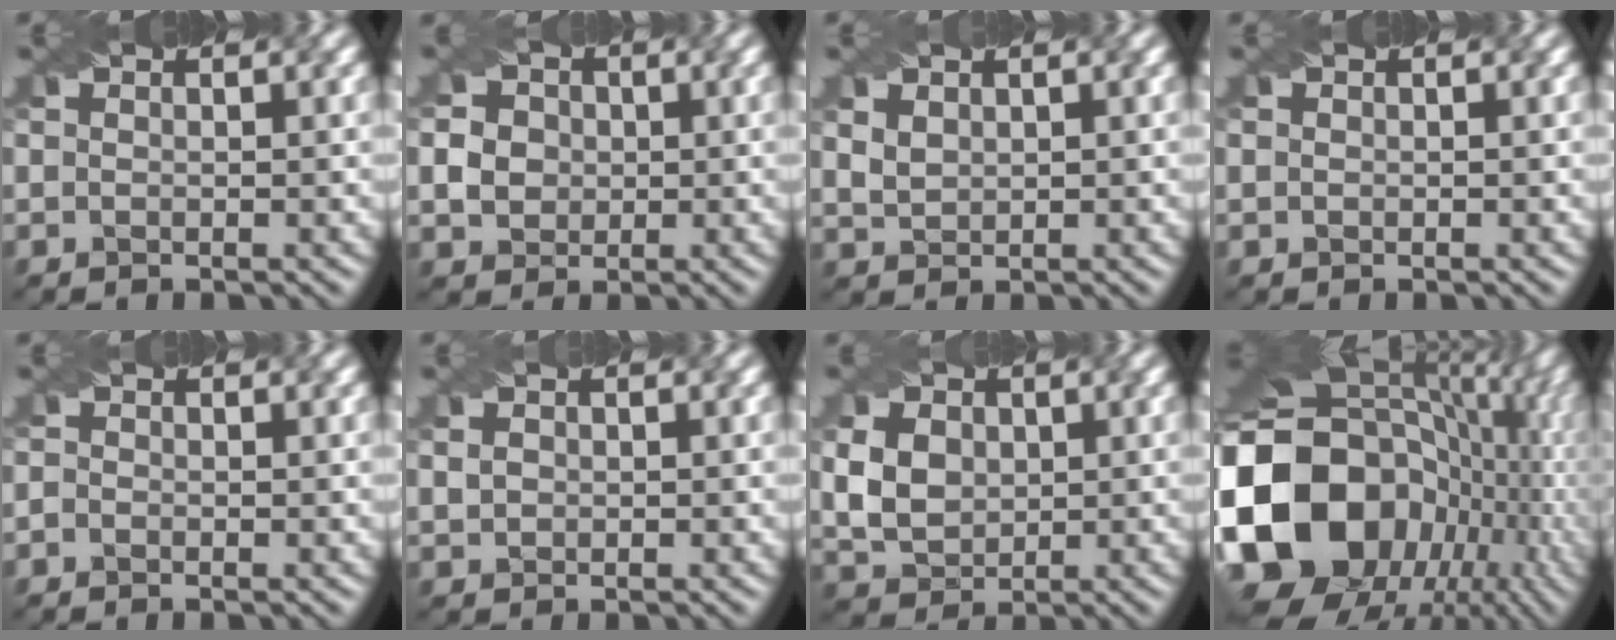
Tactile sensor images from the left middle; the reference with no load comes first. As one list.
[{"total": 6.0, "force": [1.4, 5.3, 2.4], "torque": [-0.052, 0.032, 0.015]}, {"total": 2.2, "force": [1.3, 1.4, 0.9], "torque": [-0.034, 0.007, 0.034]}, {"total": 0.8, "force": [0.4, 0.7, 0.3], "torque": [-0.006, 0.009, -0.002]}, {"total": 0.6, "force": [-0.4, 0.3, 0.2], "torque": [-0.008, 0.006, -0.010]}, {"total": 1.2, "force": [0.3, 1.0, 0.5], "torque": [-0.019, 0.004, 0.016]}, {"total": 5.7, "force": [1.1, 4.6, 3.2], "torque": [-0.082, 0.017, 0.018]}, {"total": 20.4, "force": [-4.0, 16.7, 11.0], "torque": [-0.251, 0.001, -0.074]}]